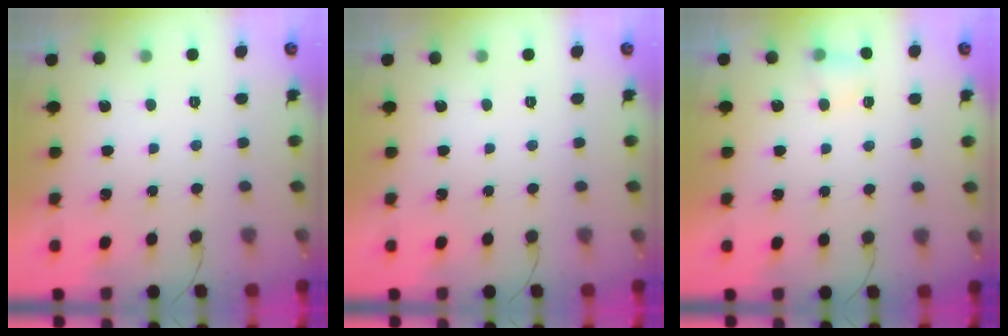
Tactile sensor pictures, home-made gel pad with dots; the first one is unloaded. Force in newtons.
{"total": 0.0}
{"total": 3.8, "press": 3.6, "slide": 1.3}